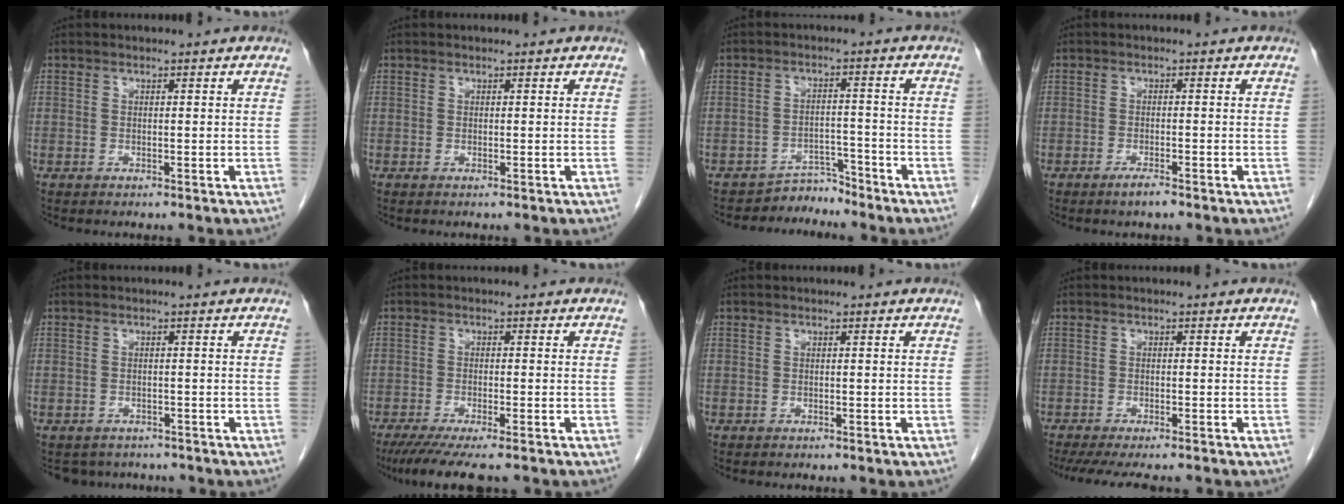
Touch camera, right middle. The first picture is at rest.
{"total": 0.0}
{"total": 3.4, "force": [-3.2, 0.5, -1.0], "torque": [0.025, 0.006, -0.050]}
{"total": 1.9, "force": [-1.5, 0.1, 1.2], "torque": [-0.029, -0.004, -0.027]}
{"total": 4.3, "force": [-3.8, 2.0, 0.0], "torque": [0.001, 0.002, -0.050]}
{"total": 9.3, "force": [-7.5, 1.0, 5.4], "torque": [-0.079, -0.020, -0.117]}
{"total": 0.0}
{"total": 10.4, "force": [-8.9, 1.8, 4.9], "torque": [-0.070, -0.015, -0.124]}